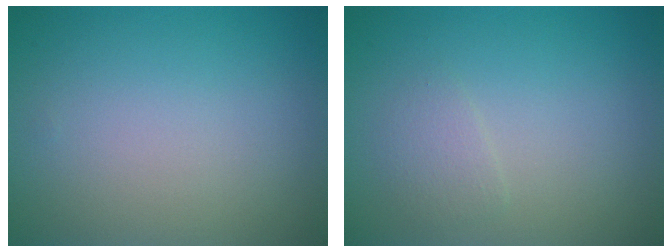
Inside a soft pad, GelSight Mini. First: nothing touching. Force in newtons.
{"total": 1.3, "press": 1.2, "slide": 0.0}